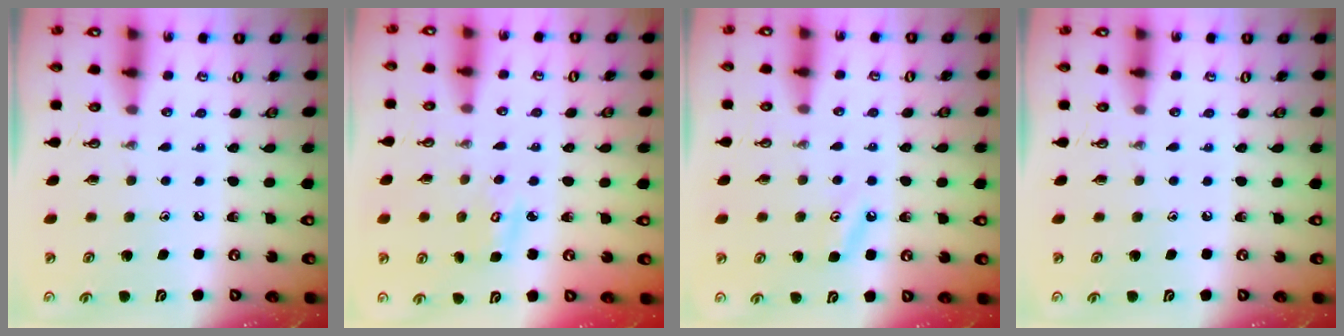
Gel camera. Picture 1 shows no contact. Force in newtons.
{"total": 3.1, "press": 3.1, "slide": 0.2}
{"total": 3.8, "press": 3.8, "slide": 0.4}
{"total": 0.0}